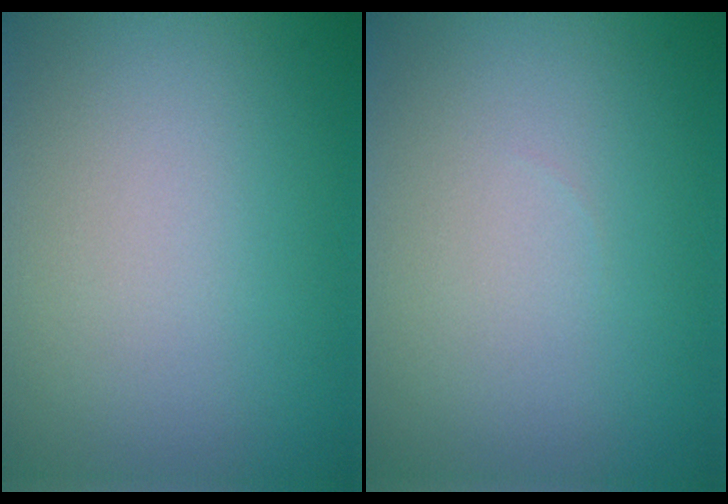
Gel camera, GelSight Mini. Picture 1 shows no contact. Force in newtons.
{"total": 0.5, "press": 0.5, "slide": 0.0}